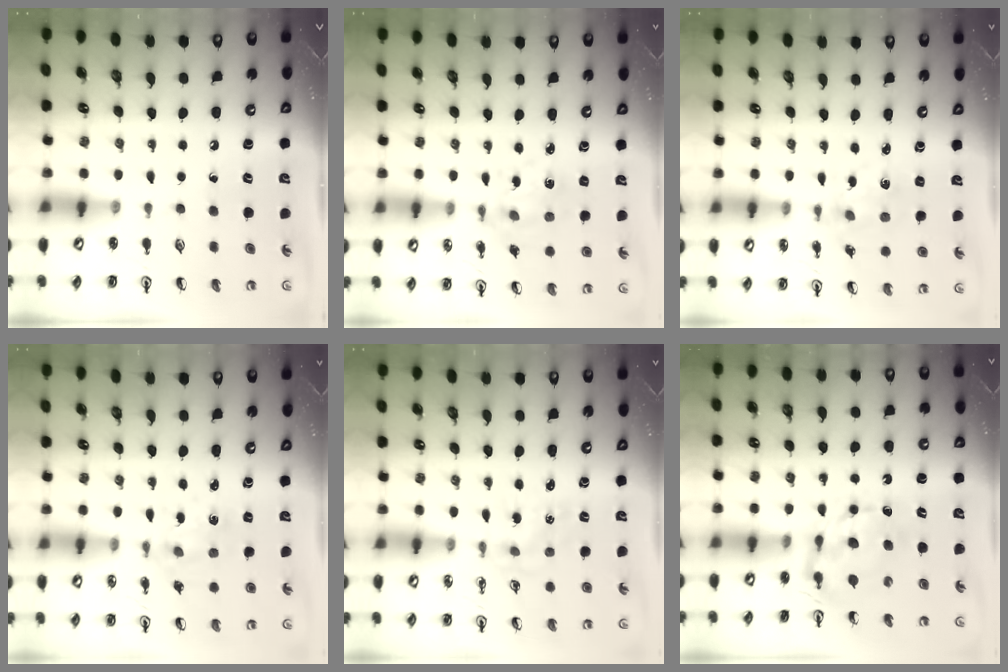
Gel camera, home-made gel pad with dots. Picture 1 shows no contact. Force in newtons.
{"total": 2.0, "press": 2.0, "slide": 0.5}
{"total": 1.7, "press": 1.6, "slide": 0.2}
{"total": 1.6, "press": 1.6, "slide": 0.3}
{"total": 1.2, "press": 1.2, "slide": 0.1}
{"total": 7.5, "press": 7.4, "slide": 0.6}